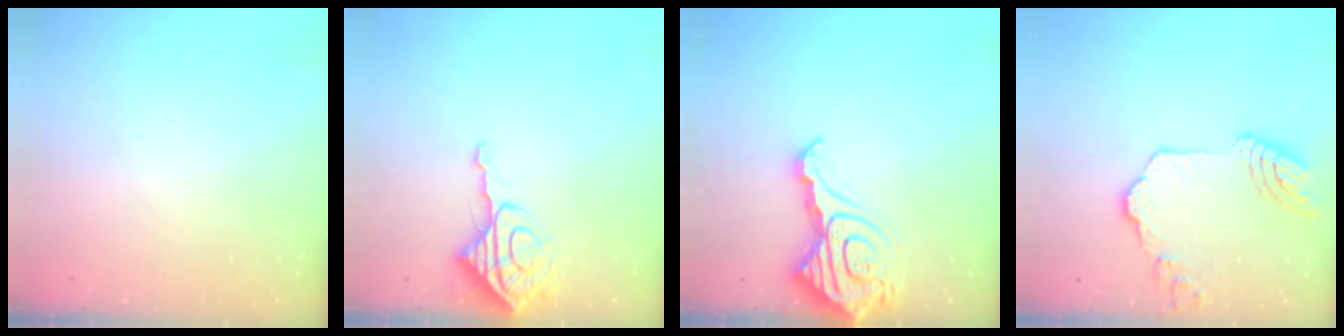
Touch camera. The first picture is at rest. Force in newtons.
{"total": 8.8, "press": 8.8, "slide": 0.6}
{"total": 16.4, "press": 16.3, "slide": 1.7}
{"total": 15.5, "press": 15.4, "slide": 1.6}